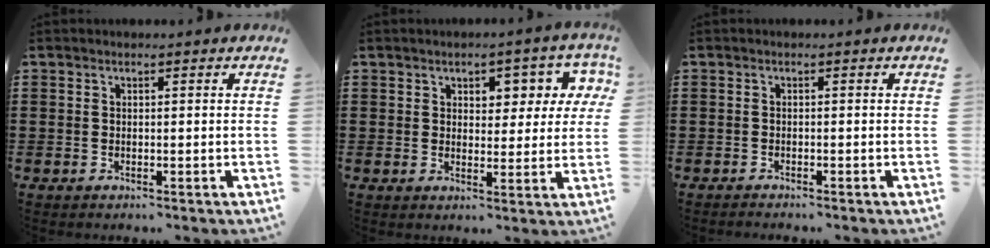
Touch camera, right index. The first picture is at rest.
{"total": 4.5, "force": [2.5, 2.9, 2.5], "torque": [-0.039, -0.003, 0.036]}
{"total": 0.8, "force": [-0.8, 0.0, 0.0], "torque": [-0.003, 0.000, -0.017]}